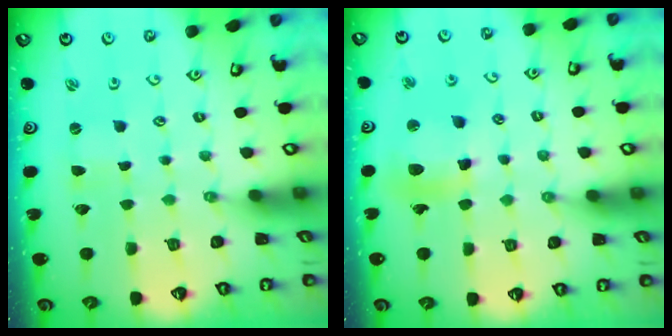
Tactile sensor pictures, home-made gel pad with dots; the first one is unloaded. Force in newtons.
{"total": 12.2, "press": 12.1, "slide": 1.4}